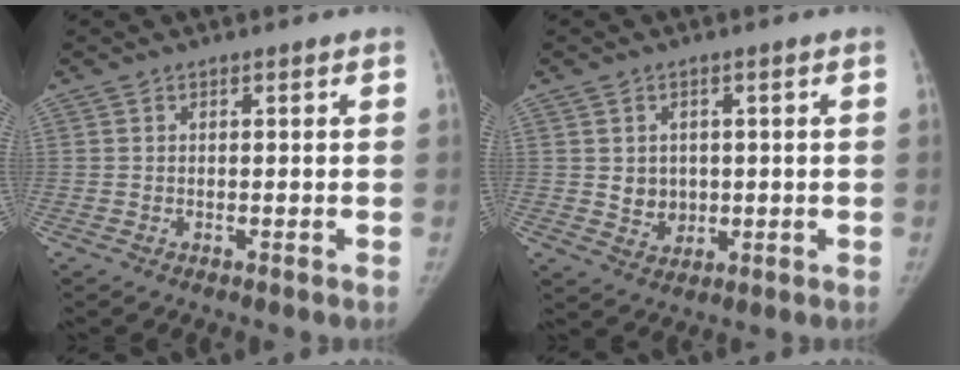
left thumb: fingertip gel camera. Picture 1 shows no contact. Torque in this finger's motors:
{"motor_torque": [0.05, -0.05, 0.34, -0.70, 0.15]}